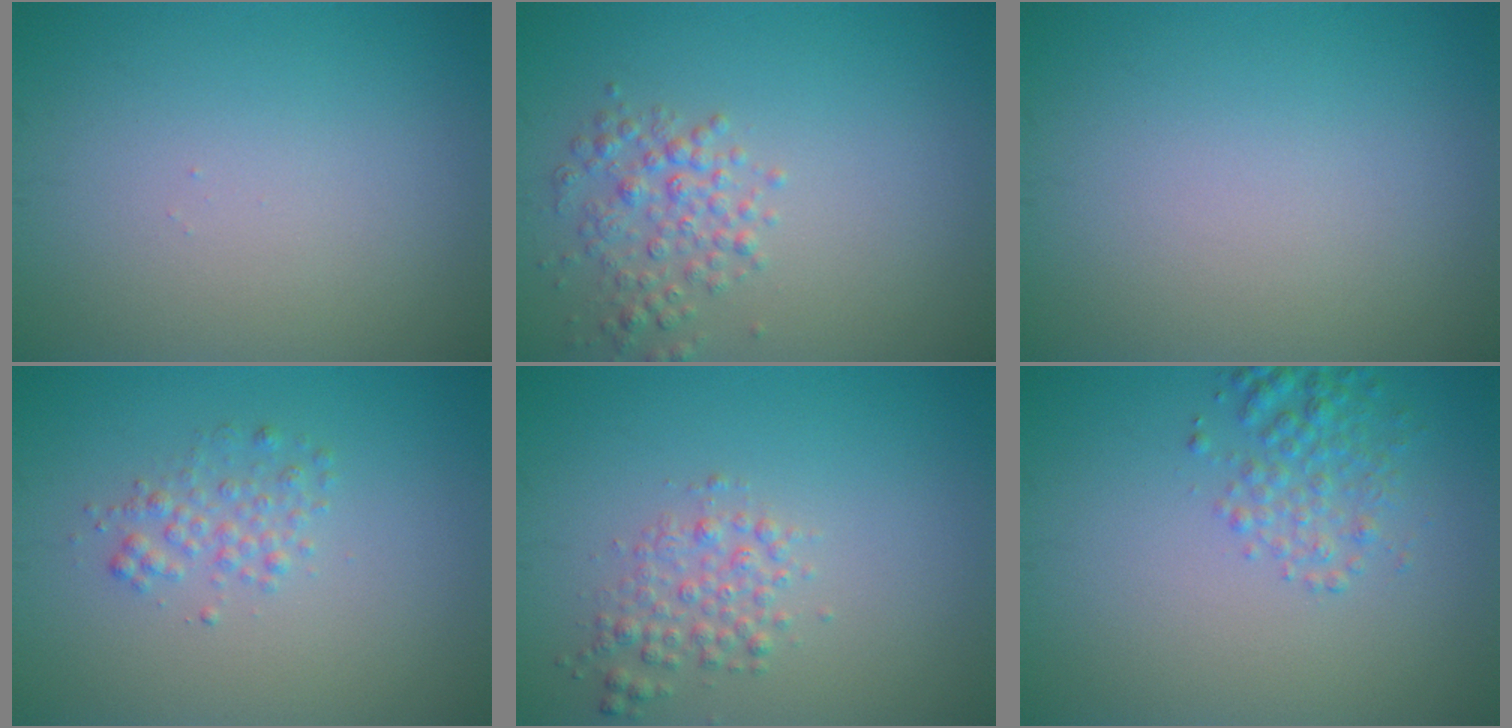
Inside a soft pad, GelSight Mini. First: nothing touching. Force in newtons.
{"total": 2.8, "press": 2.8, "slide": 0.1}
{"total": 0.0}
{"total": 1.7, "press": 1.7, "slide": 0.0}
{"total": 2.2, "press": 2.2, "slide": 0.0}
{"total": 2.6, "press": 2.6, "slide": 0.1}